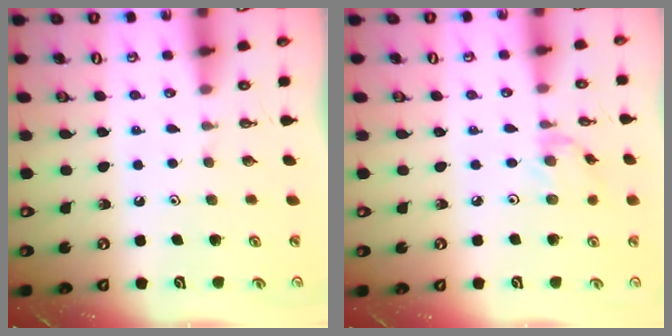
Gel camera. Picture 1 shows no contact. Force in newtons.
{"total": 3.0, "press": 2.9, "slide": 0.4}